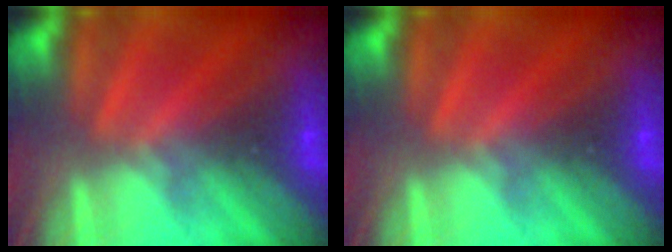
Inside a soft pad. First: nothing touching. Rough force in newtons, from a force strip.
{"total": 0.0}